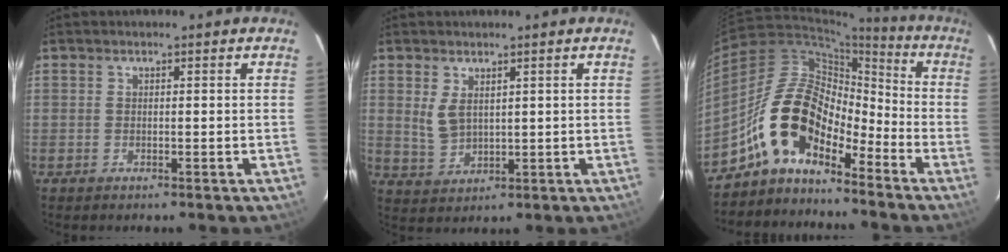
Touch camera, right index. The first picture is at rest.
{"total": 4.1, "force": [1.8, 2.4, 2.9], "torque": [-0.055, -0.005, 0.043]}
{"total": 12.8, "force": [-8.8, 6.5, 6.7], "torque": [-0.112, 0.027, -0.174]}